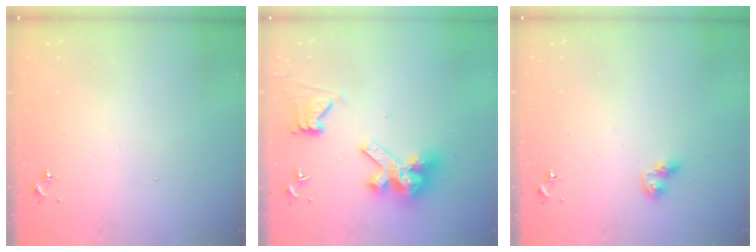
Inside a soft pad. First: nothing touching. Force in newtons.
{"total": 14.1, "press": 14.0, "slide": 1.7}
{"total": 6.3, "press": 6.3, "slide": 0.5}